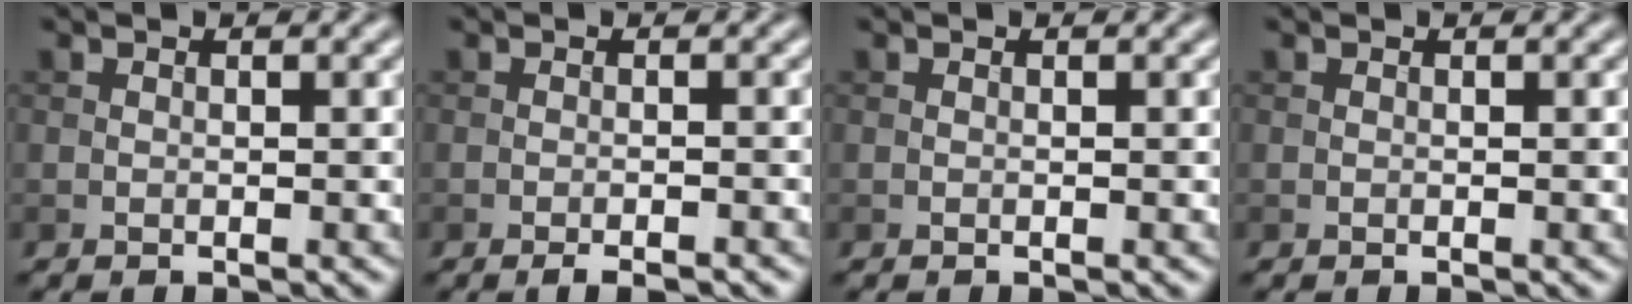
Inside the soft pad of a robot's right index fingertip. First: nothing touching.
{"total": 2.0, "force": [-1.5, 0.3, 1.4], "torque": [-0.019, 0.001, -0.023]}
{"total": 0.0}
{"total": 0.0}